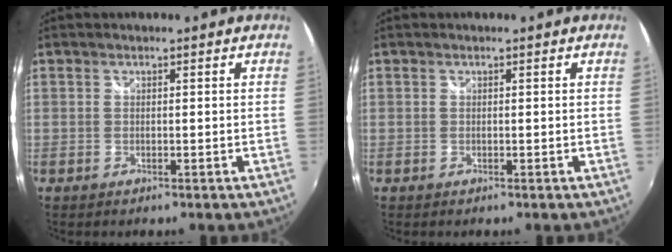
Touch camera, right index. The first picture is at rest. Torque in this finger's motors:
{"motor_torque": [0.00, 0.00, 0.00, 0.00]}